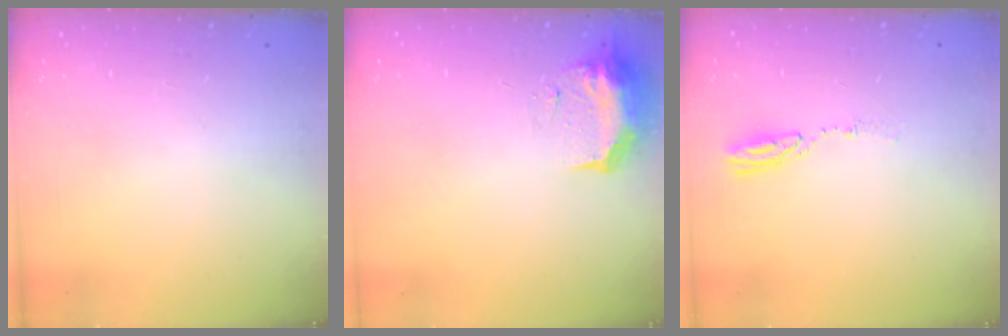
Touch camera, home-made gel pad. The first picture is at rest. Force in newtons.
{"total": 9.9, "press": 9.1, "slide": 3.9}
{"total": 3.7, "press": 3.7, "slide": 0.2}